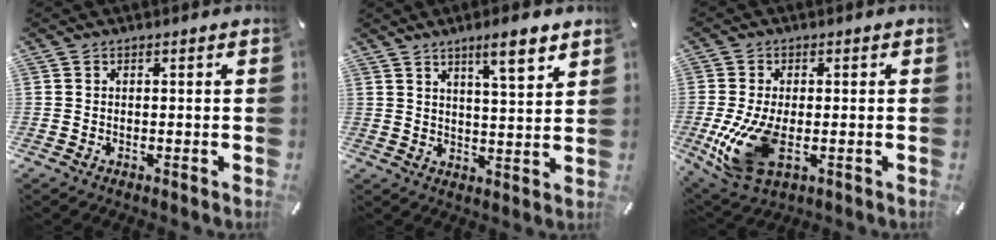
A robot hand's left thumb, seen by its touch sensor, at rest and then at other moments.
{"total": 8.1, "force": [5.8, 1.6, 5.4], "torque": [-0.070, -0.034, 0.091]}
{"total": 12.8, "force": [-2.1, 7.0, 10.6], "torque": [-0.230, -0.022, -0.033]}